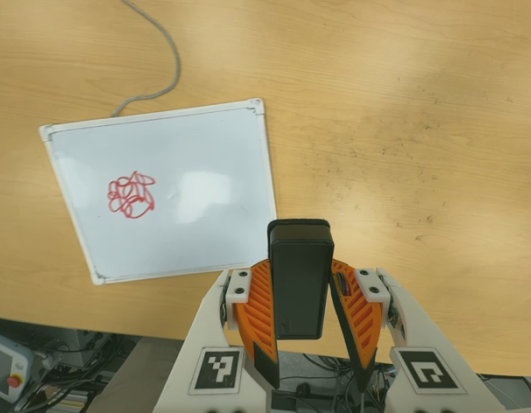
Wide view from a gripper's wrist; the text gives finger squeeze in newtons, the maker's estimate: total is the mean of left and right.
{"total": 5.9, "left": 5.1, "right": 6.7}